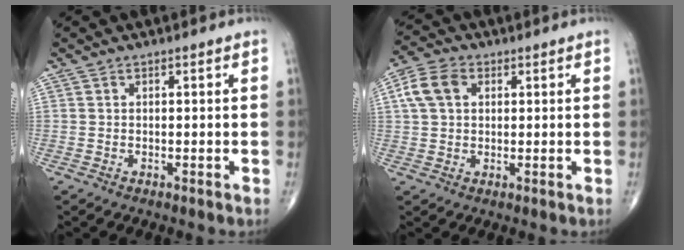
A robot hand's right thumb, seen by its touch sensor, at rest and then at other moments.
{"total": 6.9, "force": [1.9, 4.9, 4.5], "torque": [-0.089, 0.014, 0.034]}